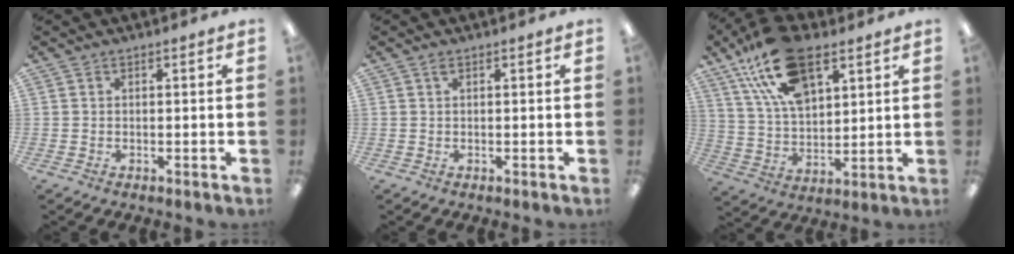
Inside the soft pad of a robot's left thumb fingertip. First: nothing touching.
{"total": 0.8, "force": [0.5, 0.2, 0.7], "torque": [-0.016, 0.004, 0.008]}
{"total": 19.3, "force": [11.6, 9.9, 11.9], "torque": [-0.217, -0.036, 0.207]}